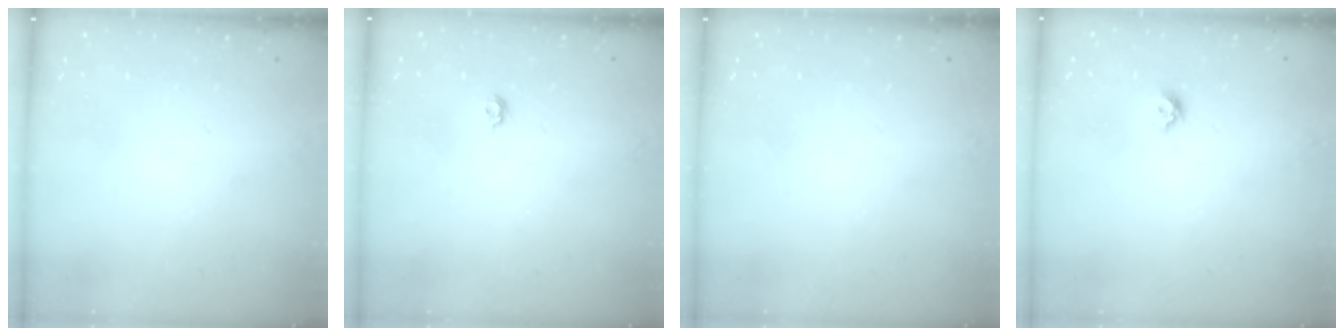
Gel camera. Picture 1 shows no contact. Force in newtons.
{"total": 4.6, "press": 4.6, "slide": 0.7}
{"total": 0.0}
{"total": 4.9, "press": 4.8, "slide": 0.8}